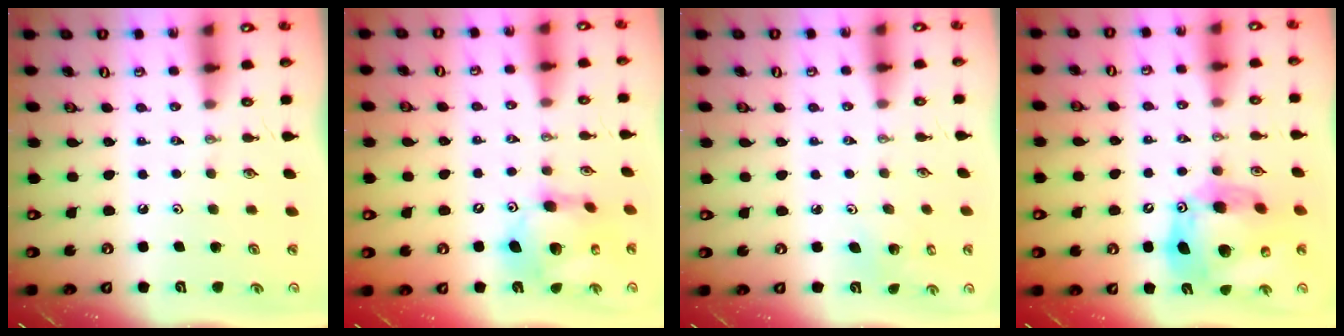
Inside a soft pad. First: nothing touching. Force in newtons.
{"total": 13.7, "press": 13.6, "slide": 1.4}
{"total": 2.3, "press": 2.3, "slide": 0.2}
{"total": 19.2, "press": 19.0, "slide": 2.2}